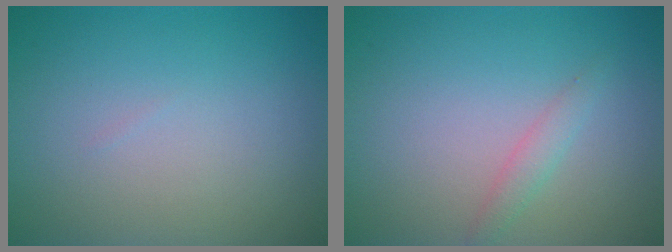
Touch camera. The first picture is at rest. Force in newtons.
{"total": 1.3, "press": 1.3, "slide": 0.0}